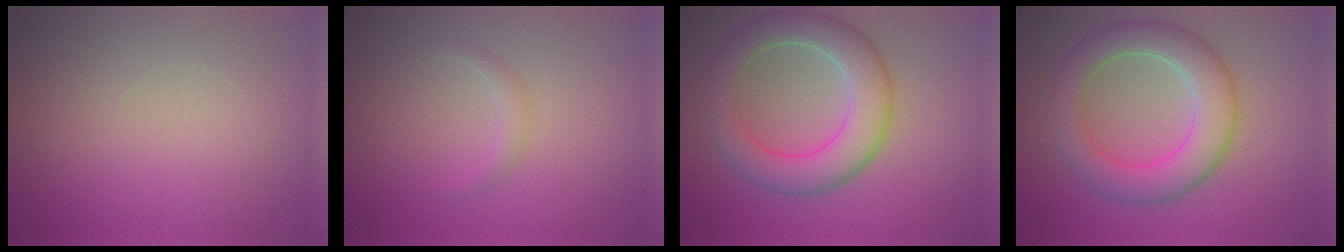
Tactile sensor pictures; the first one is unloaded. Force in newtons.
{"total": 1.1, "press": 1.1, "slide": 0.1}
{"total": 6.8, "press": 6.8, "slide": 0.6}
{"total": 6.4, "press": 6.4, "slide": 0.3}